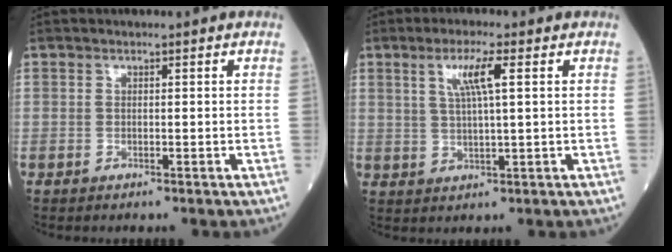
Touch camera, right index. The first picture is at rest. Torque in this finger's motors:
{"motor_torque": [-0.01, 0.01, 0.11, 0.08]}